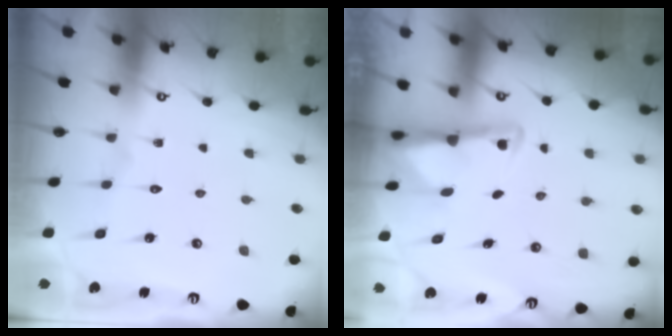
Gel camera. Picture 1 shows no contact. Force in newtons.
{"total": 2.8, "press": 2.7, "slide": 0.7}